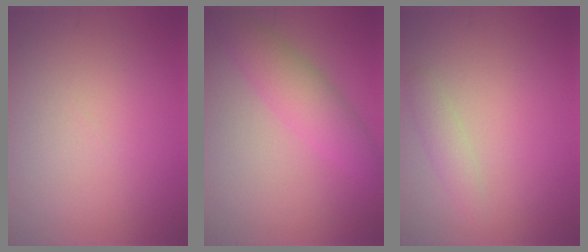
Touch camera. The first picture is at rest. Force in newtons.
{"total": 3.7, "press": 3.7, "slide": 0.2}
{"total": 1.5, "press": 1.5, "slide": 0.0}